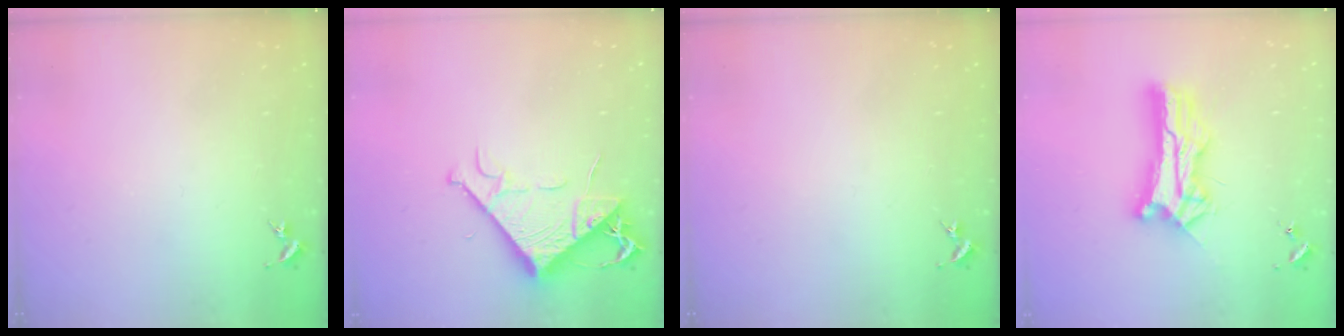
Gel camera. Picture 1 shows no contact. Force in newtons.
{"total": 8.5, "press": 8.4, "slide": 1.1}
{"total": 0.0}
{"total": 11.7, "press": 11.6, "slide": 1.0}